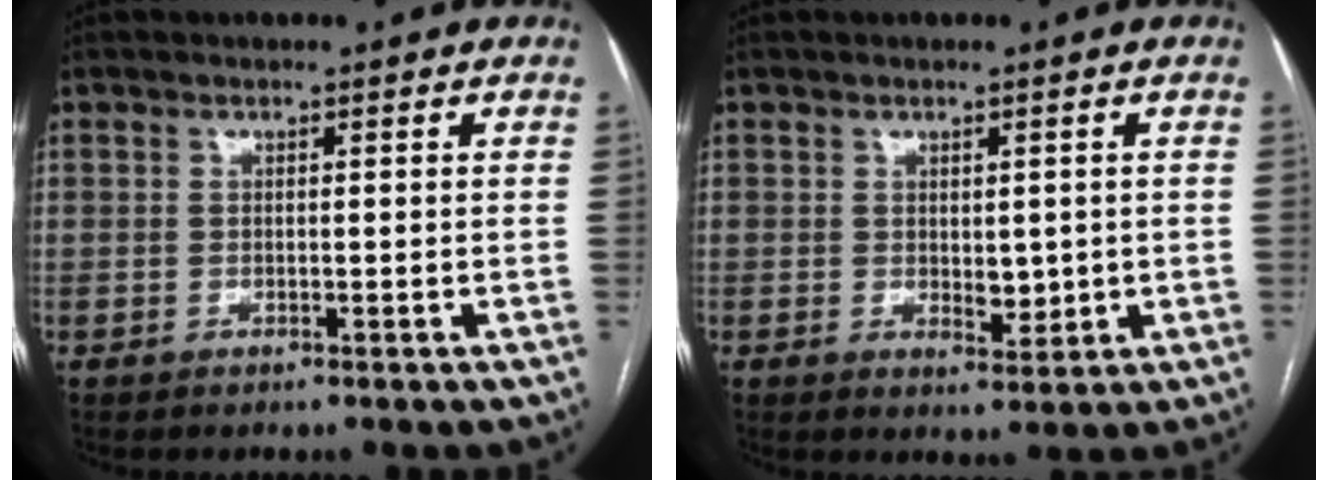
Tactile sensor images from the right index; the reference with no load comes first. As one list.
[{"total": 3.4, "force": [0.0, 1.8, 2.9], "torque": [-0.041, -0.007, 0.008]}]